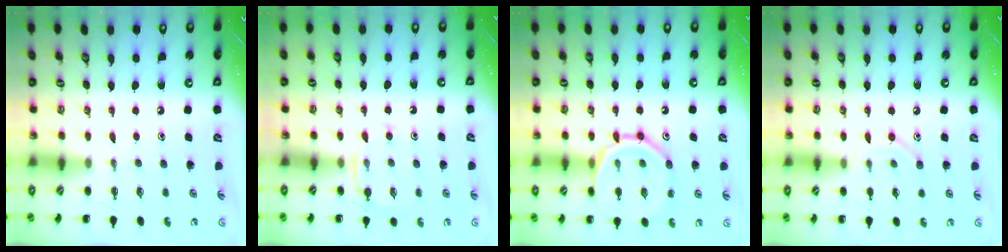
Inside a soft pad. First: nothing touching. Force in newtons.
{"total": 5.9, "press": 5.7, "slide": 1.8}
{"total": 13.6, "press": 13.5, "slide": 1.0}
{"total": 7.8, "press": 7.4, "slide": 2.4}